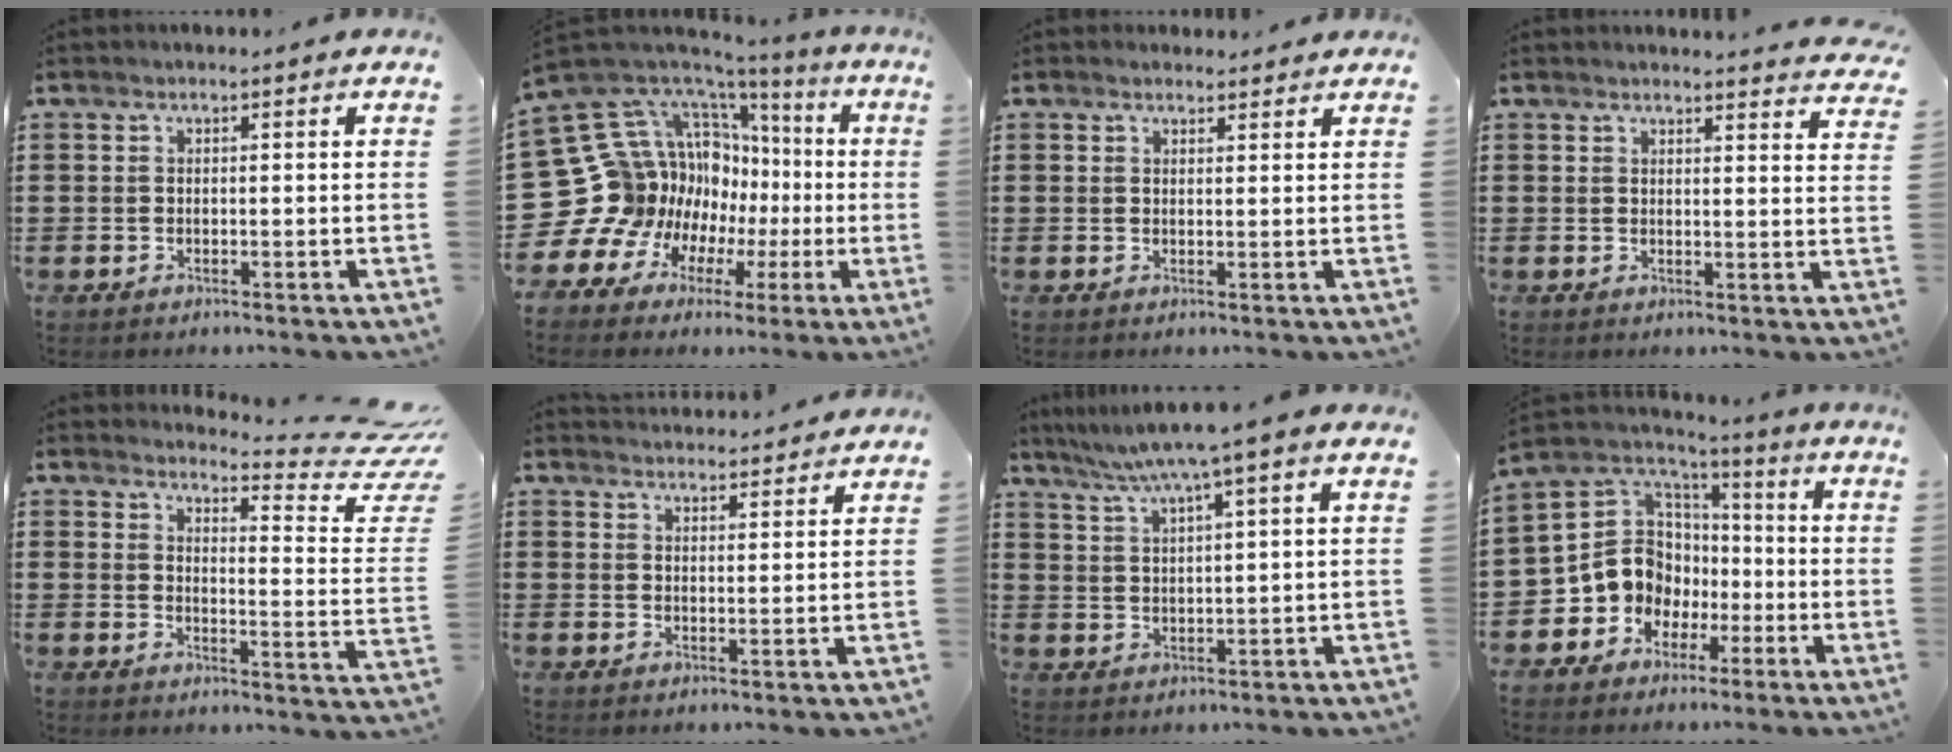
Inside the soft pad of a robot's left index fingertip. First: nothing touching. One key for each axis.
{"total": 17.0, "fx": -0.1, "fy": 15.6, "fz": 6.7, "tx": -0.219, "ty": -0.048, "tz": 0.043}
{"total": 1.7, "fx": 1.6, "fy": 0.5, "fz": 0.1, "tx": -0.006, "ty": 0.004, "tz": 0.031}
{"total": 2.7, "fx": 2.7, "fy": -0.2, "fz": 0.4, "tx": -0.009, "ty": -0.013, "tz": 0.049}
{"total": 4.7, "fx": 4.1, "fy": -0.1, "fz": 2.2, "tx": -0.032, "ty": -0.051, "tz": 0.059}
{"total": 3.2, "fx": 3.2, "fy": 0.1, "fz": -0.1, "tx": -0.007, "ty": -0.012, "tz": 0.060}
{"total": 5.9, "fx": 4.3, "fy": -0.5, "fz": 4.0, "tx": -0.088, "ty": -0.016, "tz": 0.072}
{"total": 10.5, "fx": -2.1, "fy": 9.6, "fz": 3.7, "tx": -0.121, "ty": -0.004, "tz": -0.037}